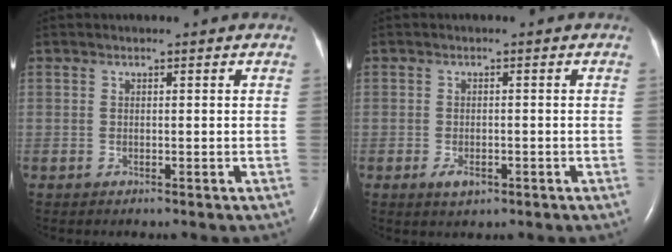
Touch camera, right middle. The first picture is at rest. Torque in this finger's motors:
{"motor_torque": [0.40, -0.09, -0.05, -0.02]}